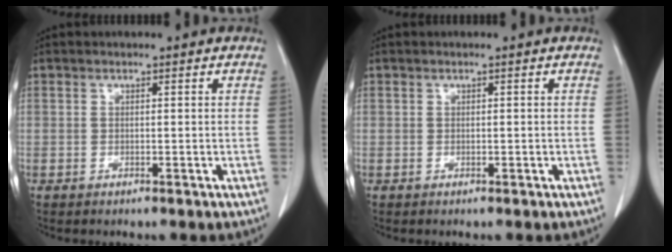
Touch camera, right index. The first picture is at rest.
{"total": 0.0}